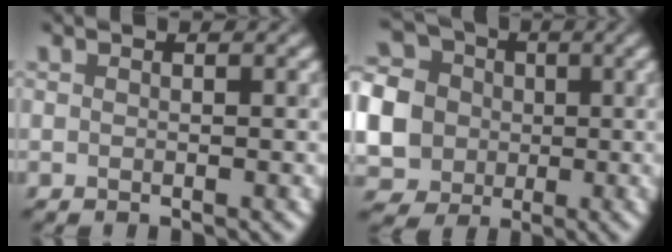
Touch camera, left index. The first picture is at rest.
{"total": 12.3, "force": [-0.5, 11.2, 5.1], "torque": [-0.160, 0.001, -0.028]}